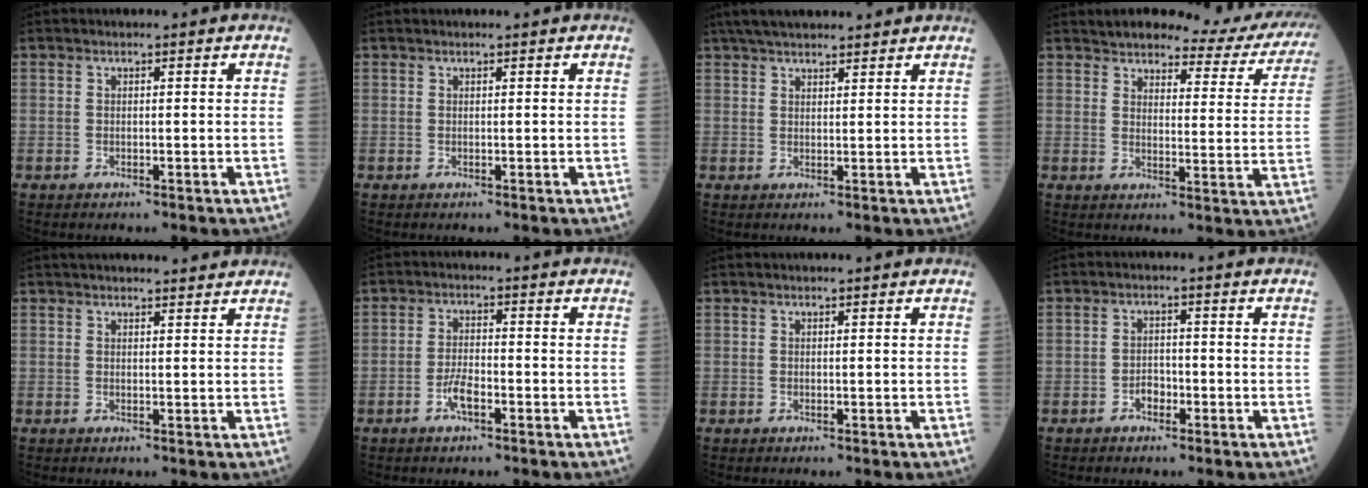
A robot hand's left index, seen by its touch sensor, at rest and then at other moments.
{"total": 1.0, "force": [0.9, 0.0, 0.3], "torque": [-0.001, 0.015, 0.016]}
{"total": 9.8, "force": [8.5, 2.0, 4.5], "torque": [-0.068, 0.038, 0.131]}
{"total": 15.6, "force": [14.5, 3.5, 4.5], "torque": [-0.029, -0.033, 0.150]}
{"total": 9.1, "force": [8.5, 1.2, 3.0], "torque": [-0.033, 0.026, 0.105]}
{"total": 3.3, "force": [-1.8, 0.9, 2.6], "torque": [-0.052, 0.002, -0.035]}
{"total": 1.3, "force": [1.2, 0.1, 0.4], "torque": [-0.003, 0.018, 0.019]}
{"total": 2.0, "force": [-1.2, 1.2, 1.1], "torque": [-0.013, 0.006, -0.023]}